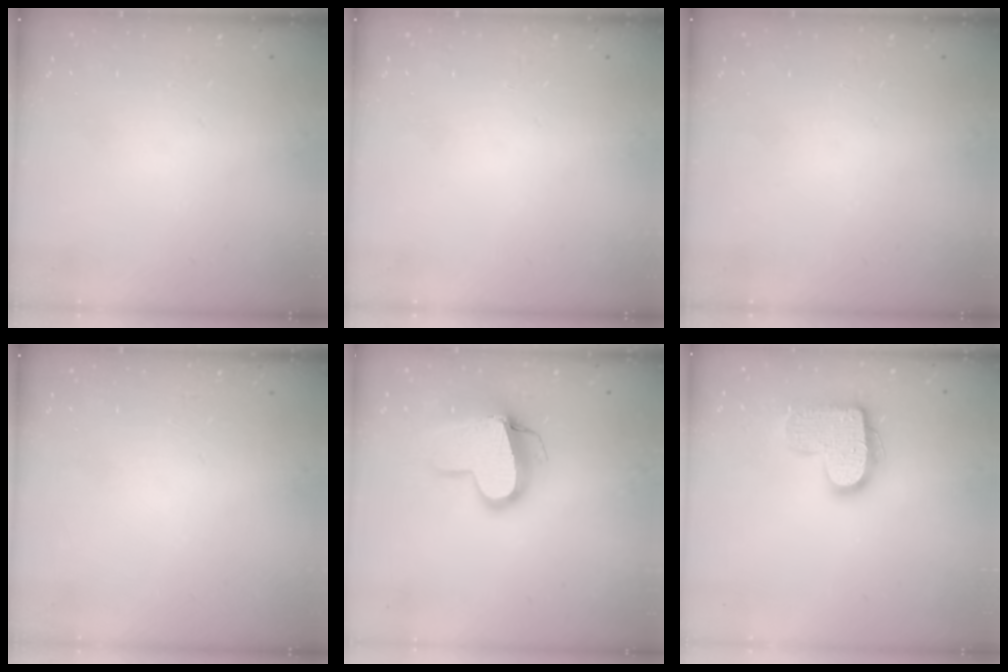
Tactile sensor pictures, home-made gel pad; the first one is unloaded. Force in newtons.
{"total": 0.0}
{"total": 0.0}
{"total": 0.0}
{"total": 13.3, "press": 13.2, "slide": 1.3}
{"total": 15.0, "press": 15.0, "slide": 0.7}